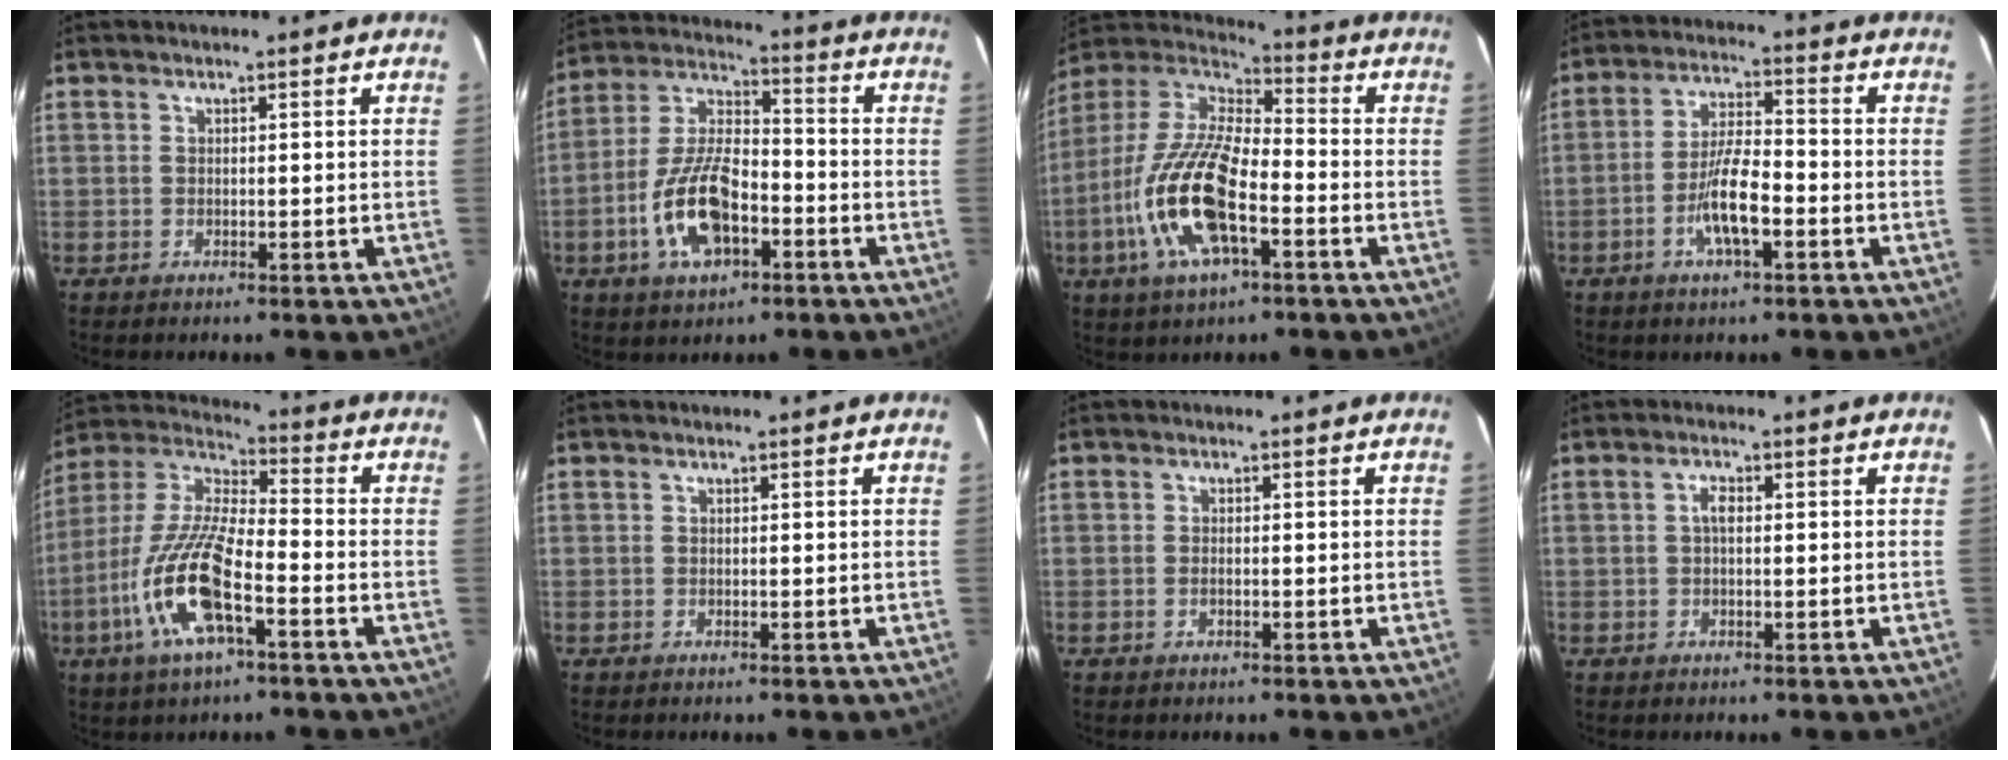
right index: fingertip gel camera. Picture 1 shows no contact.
{"total": 13.9, "force": [-5.4, 6.7, 11.0], "torque": [-0.229, 0.009, -0.095]}
{"total": 19.0, "force": [-6.6, 7.0, 16.3], "torque": [-0.343, -0.015, -0.133]}
{"total": 8.2, "force": [-3.4, 2.0, 7.2], "torque": [-0.145, 0.000, -0.060]}
{"total": 16.6, "force": [-7.0, 4.6, 14.3], "torque": [-0.300, -0.014, -0.142]}
{"total": 0.0}
{"total": 1.1, "force": [-0.5, 0.6, 0.8], "torque": [-0.017, 0.001, -0.008]}
{"total": 1.7, "force": [0.1, 0.8, 1.5], "torque": [-0.030, 0.007, 0.000]}